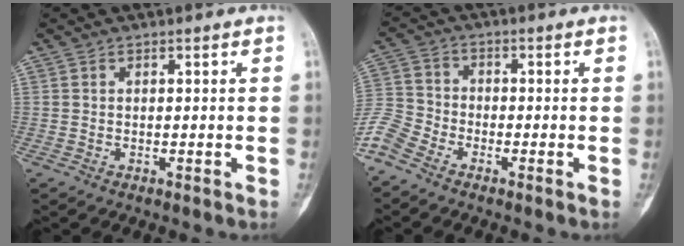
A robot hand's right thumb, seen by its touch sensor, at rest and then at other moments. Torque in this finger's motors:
{"motor_torque": [0.23, 0.20, 1.25, -1.22, 0.15]}